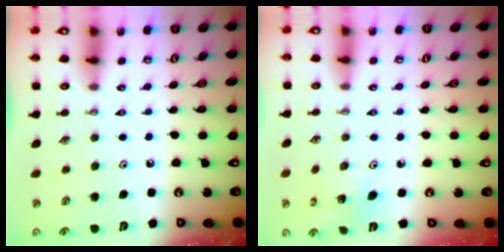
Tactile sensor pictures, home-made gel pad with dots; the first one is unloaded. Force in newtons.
{"total": 3.5, "press": 3.5, "slide": 0.2}